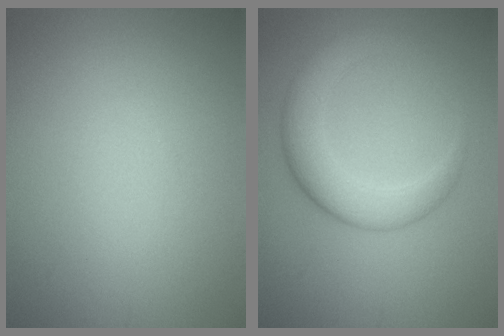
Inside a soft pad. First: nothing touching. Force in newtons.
{"total": 4.8, "press": 4.8, "slide": 0.1}